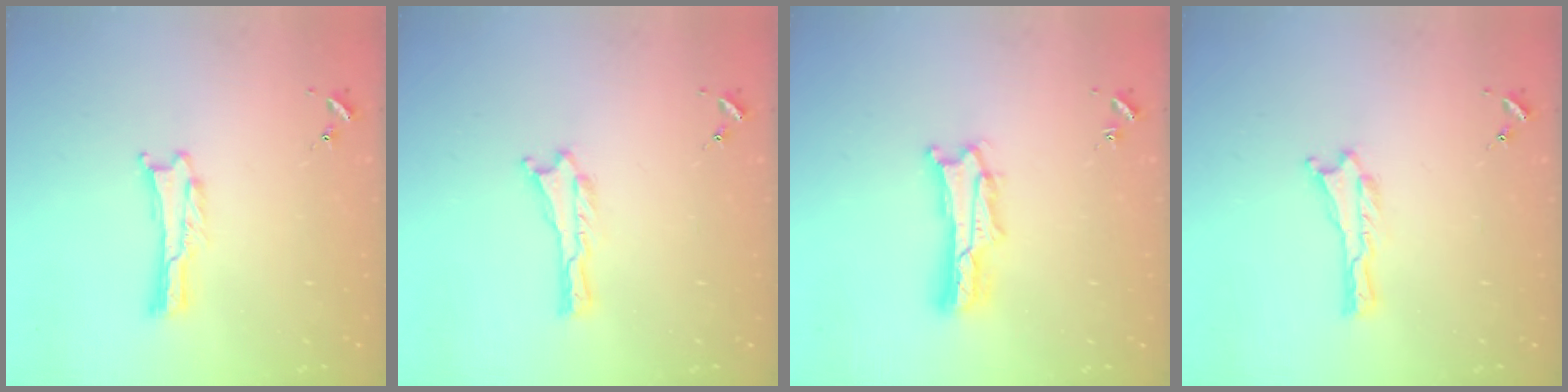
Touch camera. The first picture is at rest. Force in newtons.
{"total": 0.0}
{"total": 2.7, "press": 2.7, "slide": 0.4}
{"total": 0.0}